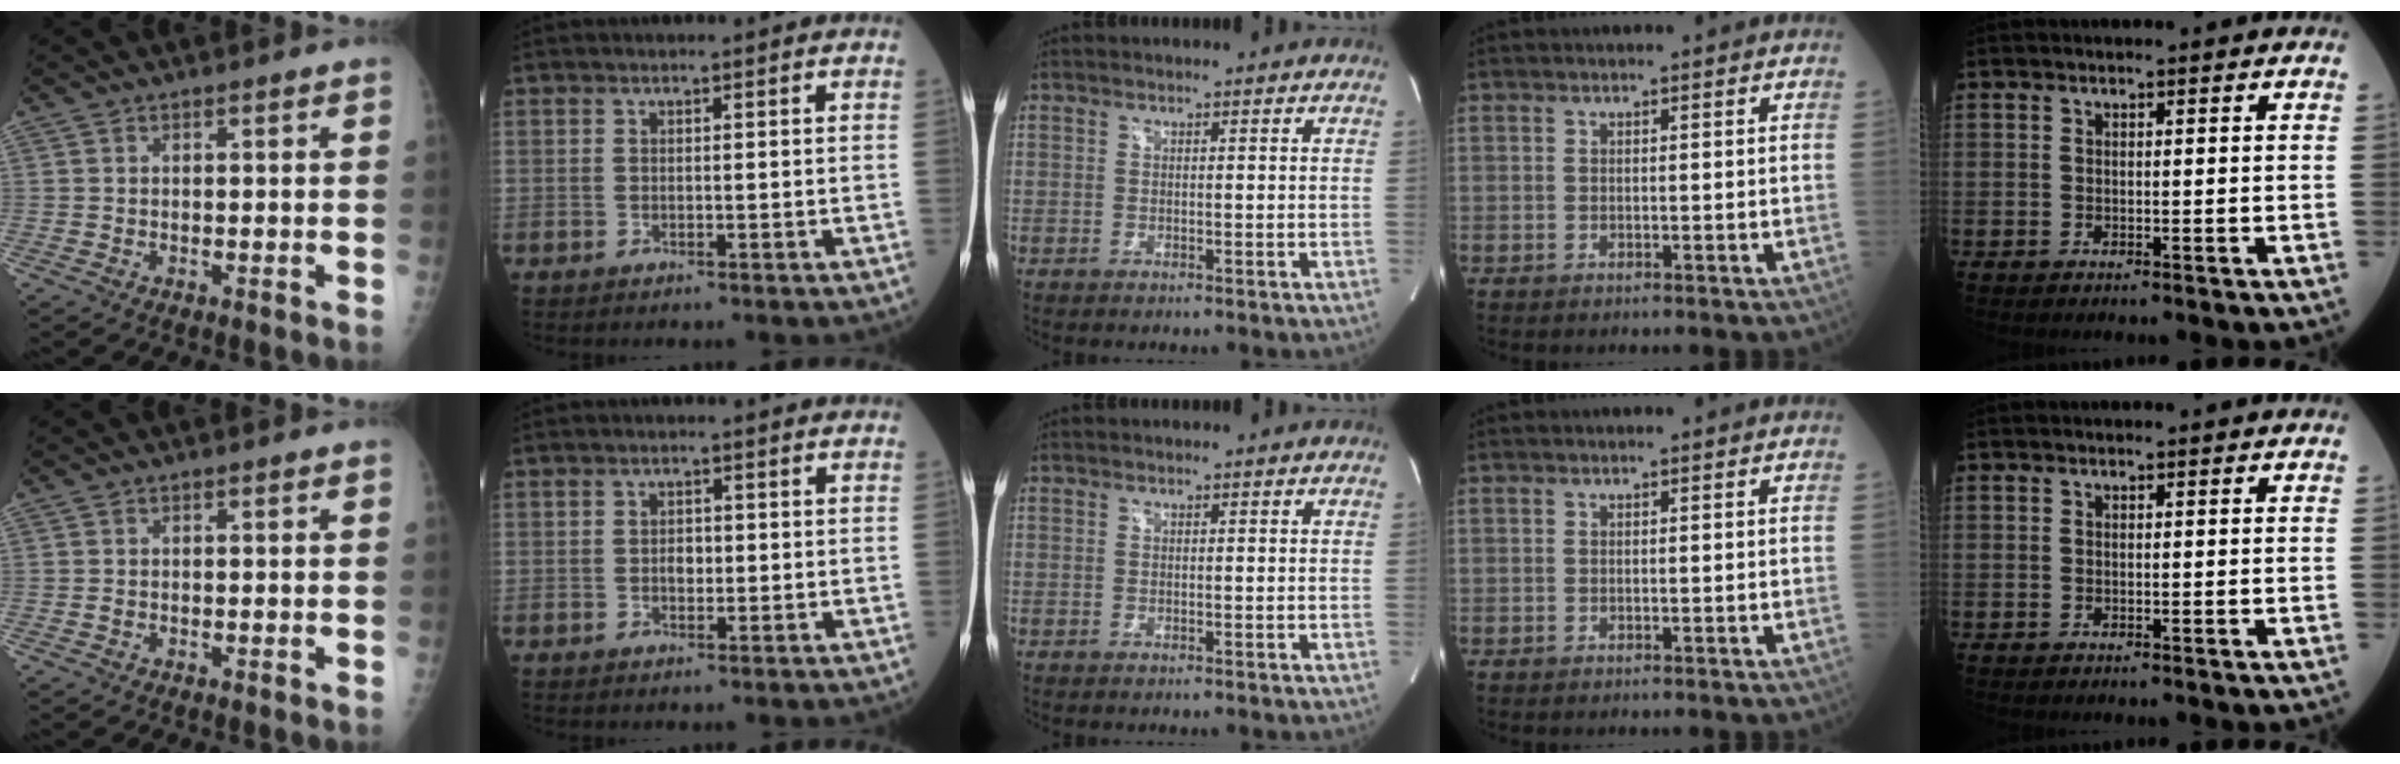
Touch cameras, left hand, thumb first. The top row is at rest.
{"thumb": {"total": 0.6, "force": [0.0, 0.3, 0.5], "torque": [-0.009, 0.001, 0.003]}, "index": {"total": 1.7, "force": [-0.1, 1.1, 1.2], "torque": [-0.020, 0.003, -0.001]}}